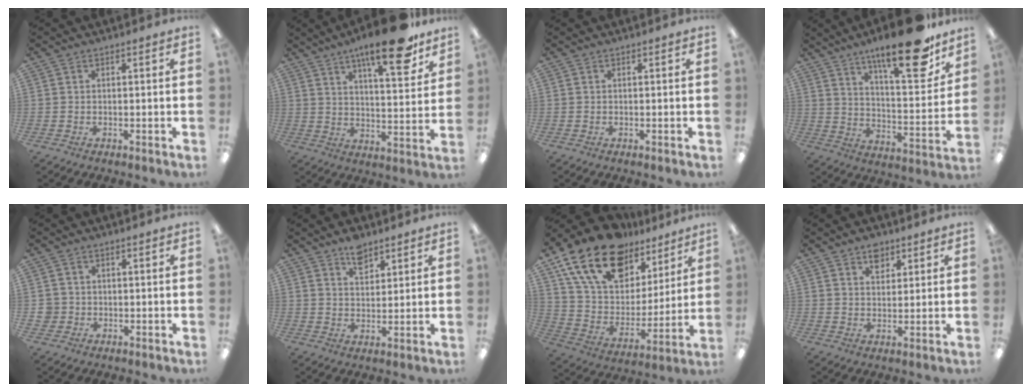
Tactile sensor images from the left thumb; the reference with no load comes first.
{"total": 17.0, "force": [11.7, 4.3, 11.6], "torque": [-0.162, -0.070, 0.180]}
{"total": 0.0}
{"total": 22.2, "force": [15.8, 5.9, 14.4], "torque": [-0.211, -0.105, 0.253]}
{"total": 2.5, "force": [-0.1, 2.5, 0.3], "torque": [-0.008, 0.005, -0.004]}
{"total": 5.8, "force": [4.3, 3.0, 2.5], "torque": [-0.029, -0.022, 0.073]}
{"total": 21.2, "force": [14.4, 11.9, 10.1], "torque": [-0.188, -0.076, 0.264]}
{"total": 4.5, "force": [3.1, 2.8, 1.7], "torque": [-0.008, -0.014, 0.052]}